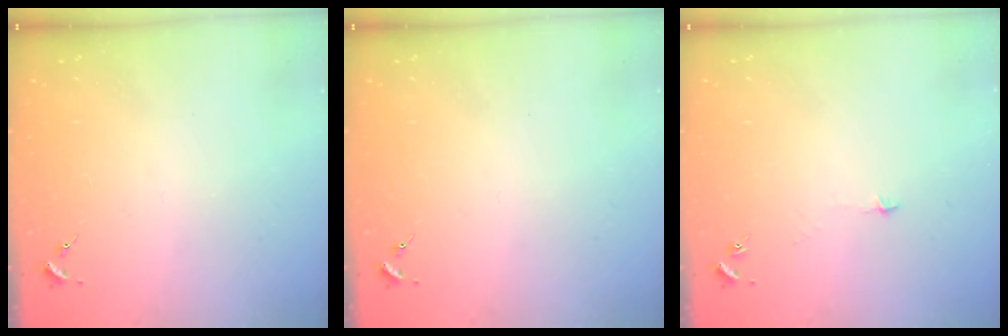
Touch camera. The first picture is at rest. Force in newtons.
{"total": 0.0}
{"total": 2.9, "press": 2.9, "slide": 0.3}